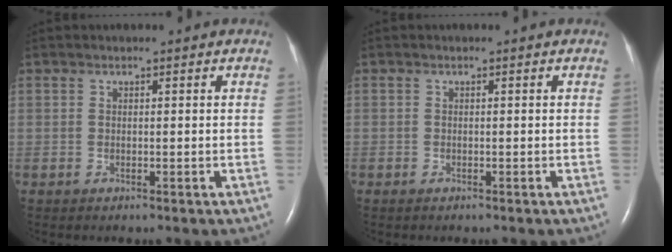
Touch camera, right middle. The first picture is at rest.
{"total": 0.0}